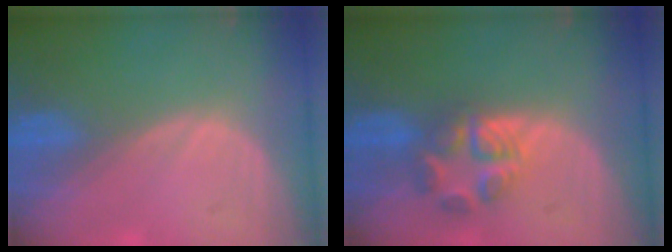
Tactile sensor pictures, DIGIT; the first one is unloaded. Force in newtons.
{"total": 5.5, "press": 5.4, "slide": 1.1}